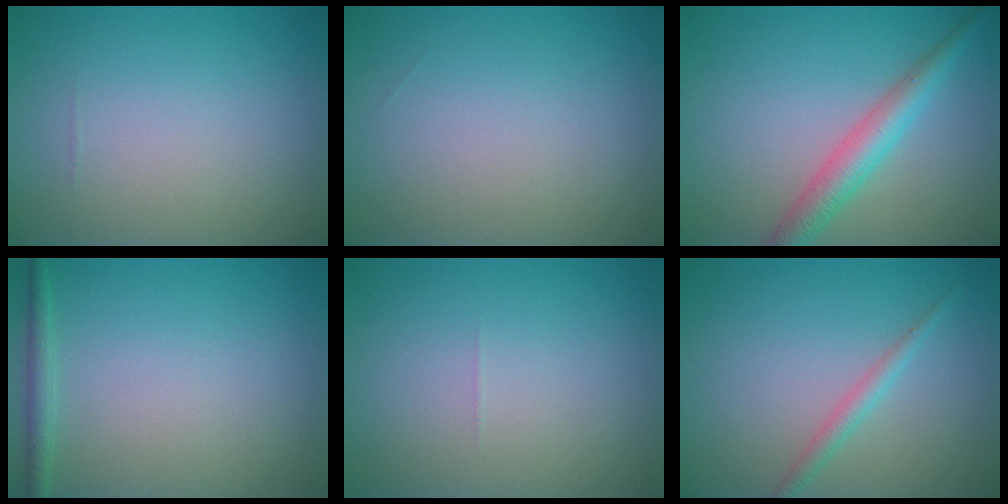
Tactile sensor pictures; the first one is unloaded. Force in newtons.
{"total": 0.0}
{"total": 3.8, "press": 3.8, "slide": 0.1}
{"total": 1.4, "press": 1.4, "slide": 0.1}
{"total": 0.0}
{"total": 1.5, "press": 1.5, "slide": 0.1}